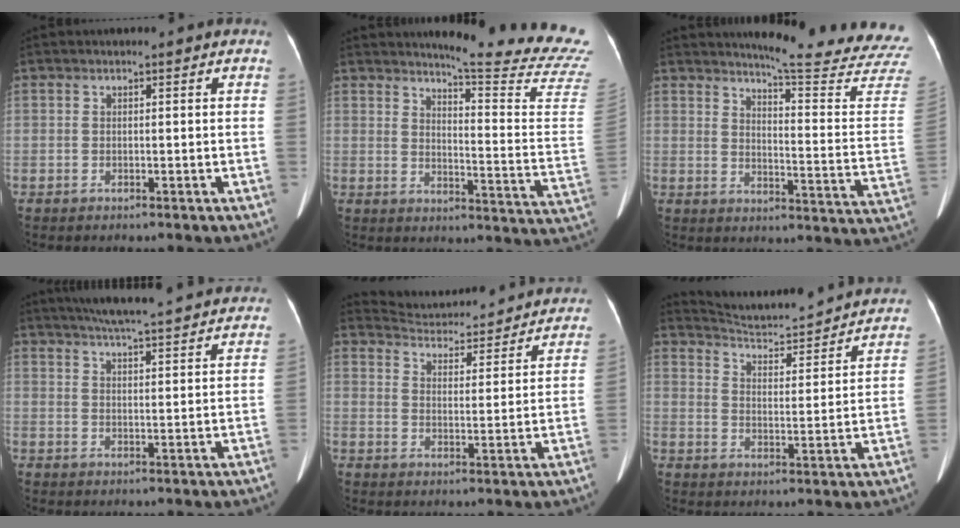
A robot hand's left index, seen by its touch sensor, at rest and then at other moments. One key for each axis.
{"total": 19.8, "fx": 18.6, "fy": -2.3, "fz": 6.3, "tx": -0.095, "ty": -0.158, "tz": 0.208}
{"total": 22.0, "fx": 20.9, "fy": -1.0, "fz": 6.7, "tx": -0.091, "ty": -0.151, "tz": 0.233}
{"total": 23.1, "fx": 21.2, "fy": 1.8, "fz": 9.1, "tx": -0.143, "ty": 0.000, "tz": 0.265}
{"total": 20.9, "fx": 20.0, "fy": 4.2, "fz": 4.3, "tx": -0.062, "ty": -0.022, "tz": 0.248}
{"total": 20.9, "fx": 20.0, "fy": 2.2, "fz": 5.9, "tx": -0.083, "ty": -0.040, "tz": 0.256}